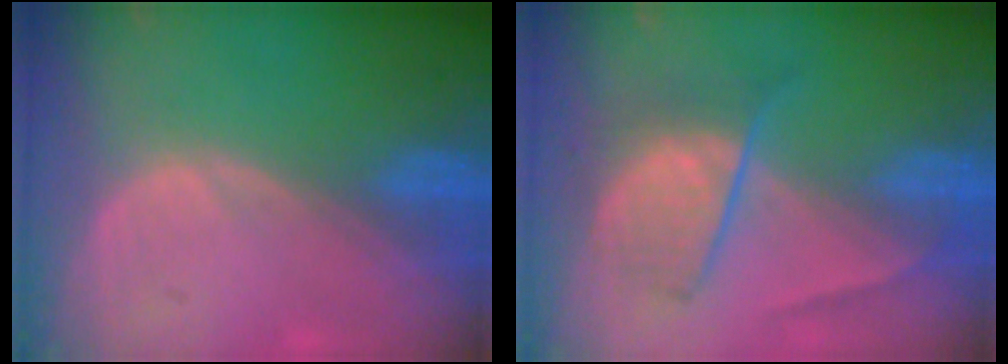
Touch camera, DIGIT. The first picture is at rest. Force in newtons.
{"total": 6.7, "press": 6.5, "slide": 1.4}